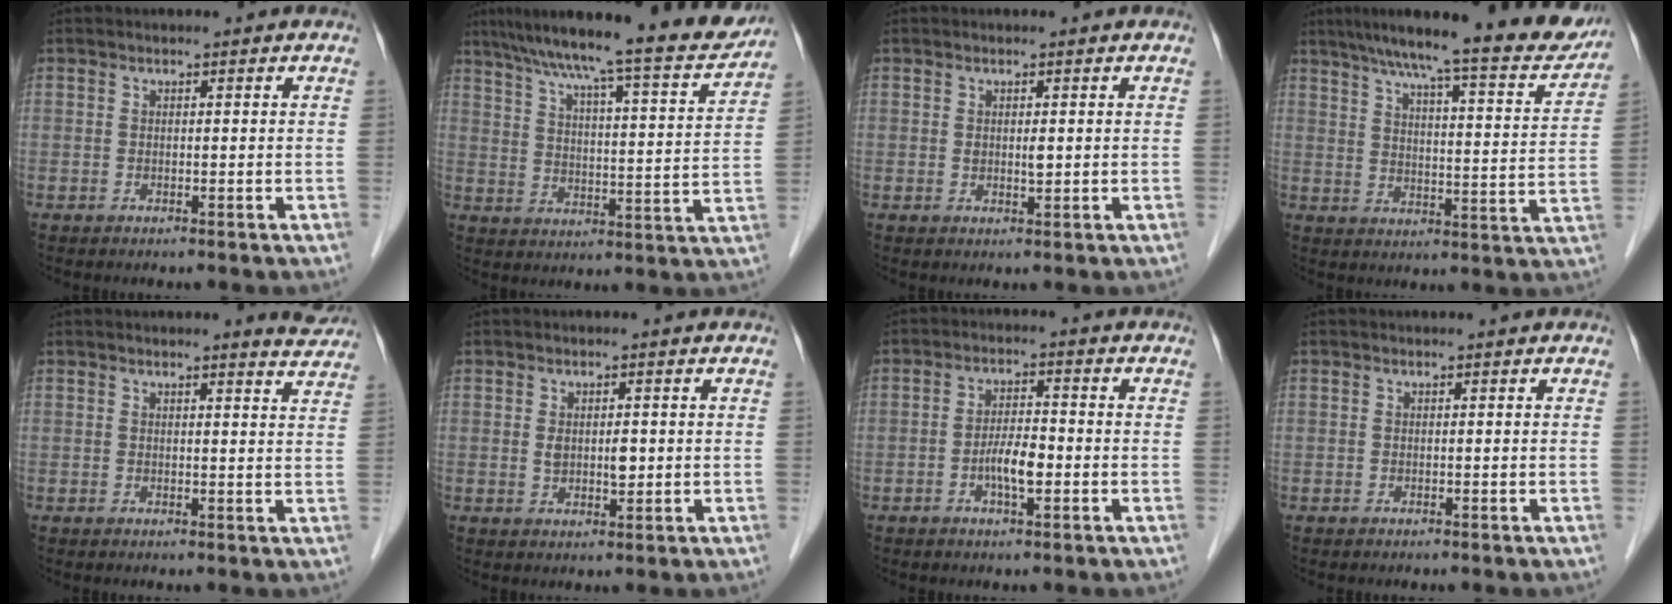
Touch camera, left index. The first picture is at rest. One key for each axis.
{"total": 20.6, "fx": 18.0, "fy": 1.2, "fz": 10.0, "tx": -0.158, "ty": -0.015, "tz": 0.247}
{"total": 1.4, "fx": 0.2, "fy": 0.5, "fz": 1.3, "tx": -0.022, "ty": -0.002, "tz": 0.004}
{"total": 20.0, "fx": 17.3, "fy": 2.2, "fz": 9.9, "tx": -0.144, "ty": -0.015, "tz": 0.225}
{"total": 4.0, "fx": 3.9, "fy": 0.3, "fz": 0.9, "tx": -0.013, "ty": -0.018, "tz": 0.027}
{"total": 3.1, "fx": 0.2, "fy": 1.5, "fz": 2.7, "tx": -0.047, "ty": -0.003, "tz": 0.006}
{"total": 4.4, "fx": -1.5, "fy": 1.1, "fz": 4.0, "tx": -0.079, "ty": 0.002, "tz": -0.026}
{"total": 0.0}